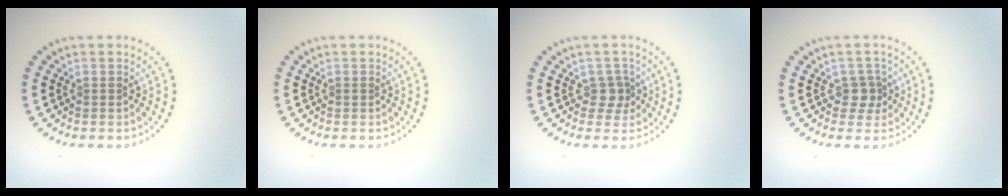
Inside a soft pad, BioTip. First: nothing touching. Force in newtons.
{"total": 0.0}
{"total": 1.8, "press": 1.4, "slide": 1.1}
{"total": 1.8, "press": 1.4, "slide": 1.1}